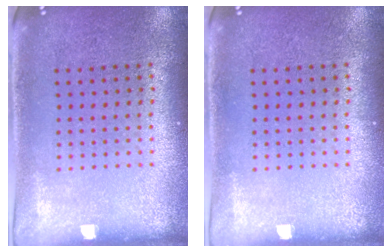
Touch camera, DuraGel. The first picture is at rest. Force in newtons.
{"total": 0.0}